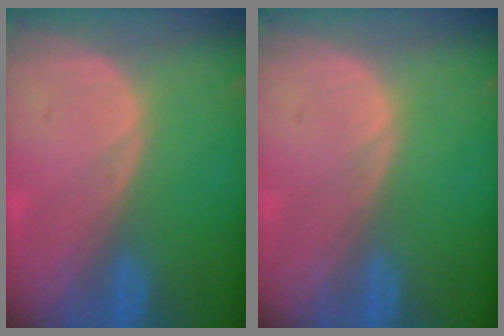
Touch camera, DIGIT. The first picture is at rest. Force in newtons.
{"total": 0.0}